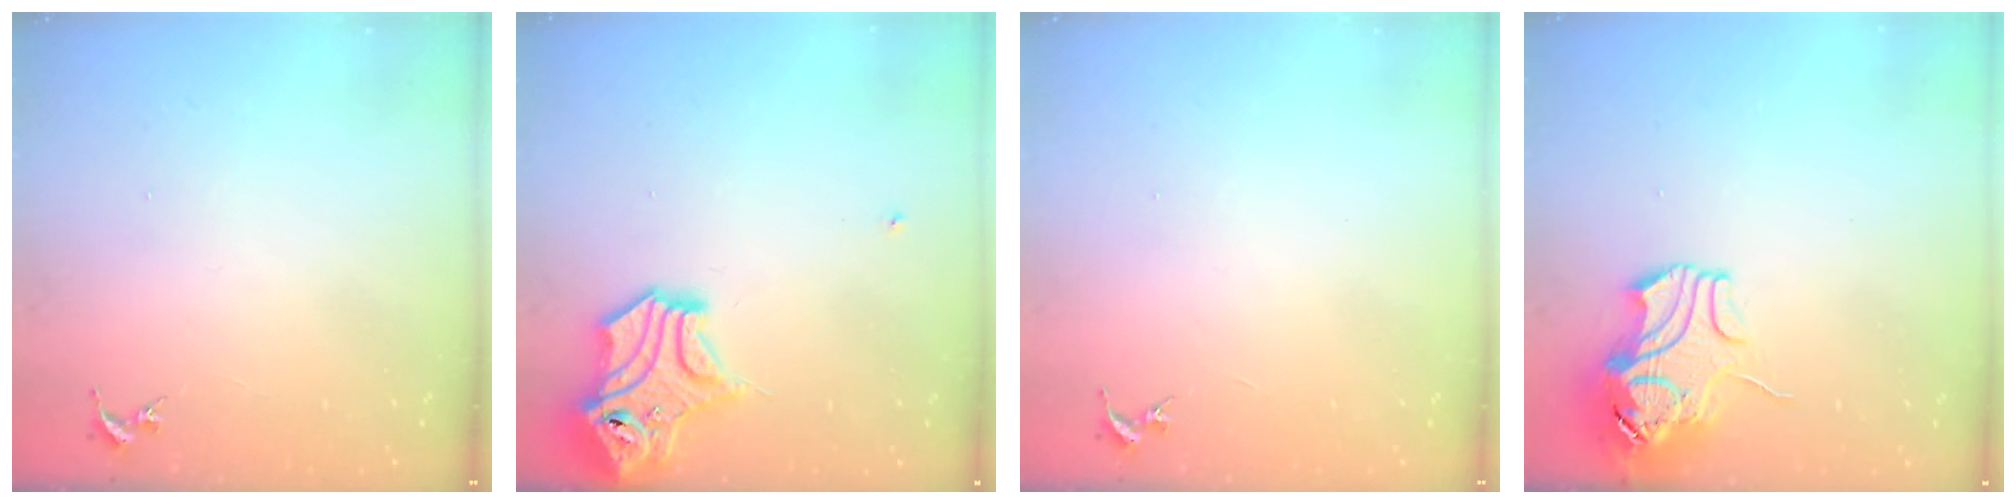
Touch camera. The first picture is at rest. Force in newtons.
{"total": 14.1, "press": 14.0, "slide": 1.9}
{"total": 0.0}
{"total": 11.2, "press": 11.0, "slide": 1.7}